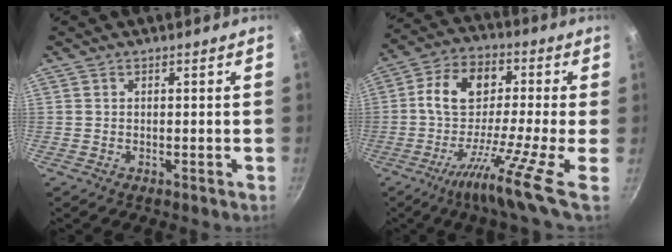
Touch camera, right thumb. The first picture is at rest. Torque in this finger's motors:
{"motor_torque": [0.36, 0.36, 1.03, -1.03, 0.19]}